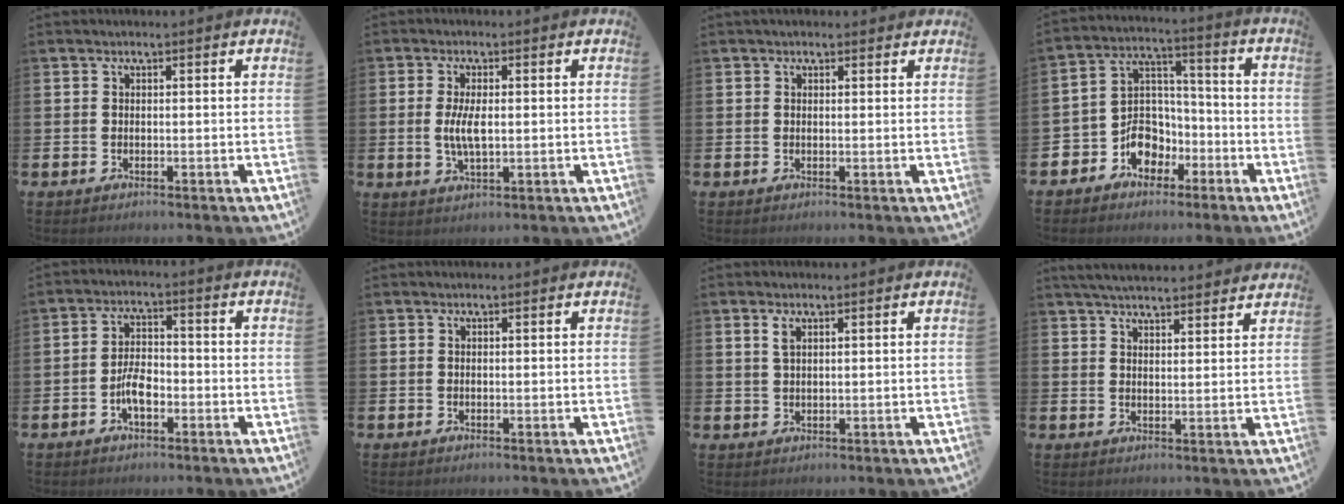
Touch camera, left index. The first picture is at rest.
{"total": 4.3, "force": [0.3, 1.6, 4.0], "torque": [-0.078, -0.001, 0.000]}
{"total": 0.8, "force": [0.6, 0.4, 0.3], "torque": [0.005, 0.002, 0.008]}
{"total": 6.8, "force": [-3.3, 5.7, 1.9], "torque": [-0.059, 0.004, -0.067]}
{"total": 4.2, "force": [-1.7, 2.0, 3.2], "torque": [-0.057, 0.003, -0.035]}
{"total": 0.0}
{"total": 1.8, "force": [1.2, 0.7, 1.1], "torque": [-0.005, -0.004, 0.017]}
{"total": 4.3, "force": [4.2, 0.2, 0.6], "torque": [-0.018, -0.023, 0.075]}